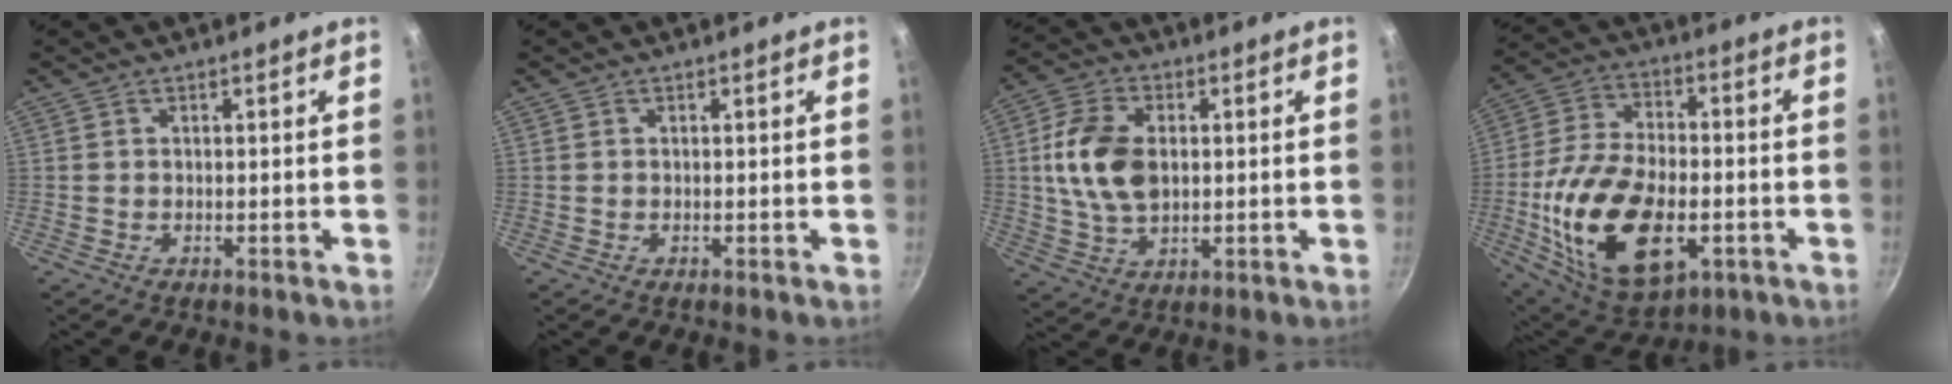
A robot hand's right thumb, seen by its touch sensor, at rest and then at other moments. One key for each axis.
{"total": 0.0}
{"total": 12.1, "fx": 1.2, "fy": 7.9, "fz": 9.1, "tx": -0.160, "ty": 0.005, "tz": 0.019}
{"total": 22.8, "fx": -5.5, "fy": 12.7, "fz": 18.2, "tx": -0.331, "ty": 0.015, "tz": -0.085}